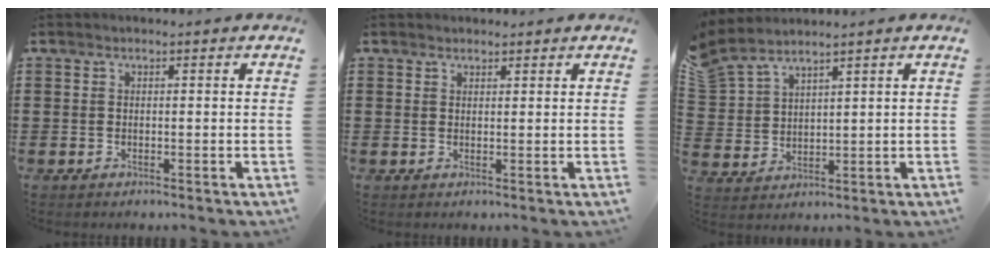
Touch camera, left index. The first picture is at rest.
{"total": 1.3, "force": [1.2, 0.4, 0.0], "torque": [-0.003, 0.002, 0.024]}
{"total": 3.8, "force": [3.4, 1.6, 0.7], "torque": [-0.035, -0.012, 0.061]}